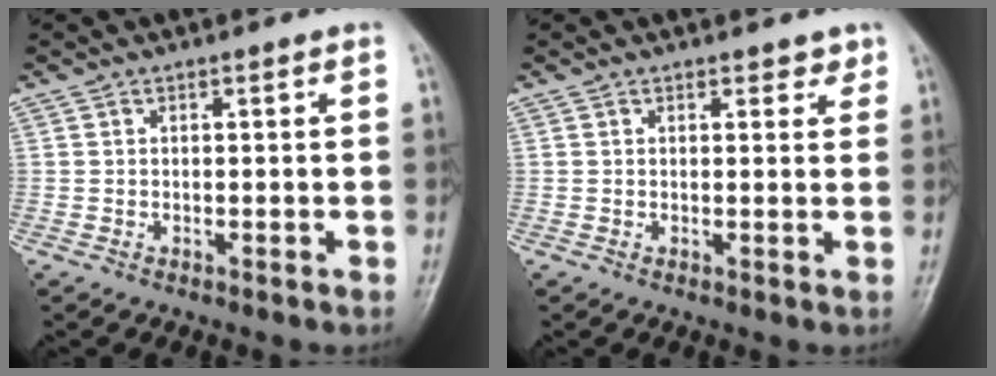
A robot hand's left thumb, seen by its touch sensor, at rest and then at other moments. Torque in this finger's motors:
{"motor_torque": [-0.03, -0.03, 0.05, 0.10, 0.03]}